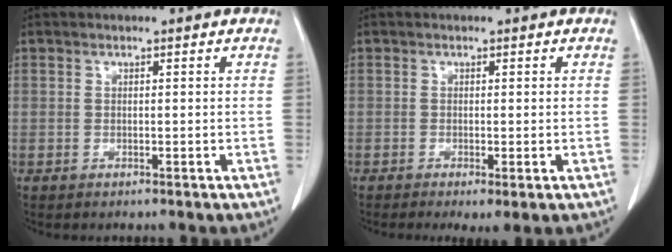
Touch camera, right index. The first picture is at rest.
{"total": 2.7, "force": [-1.3, 0.5, 2.4], "torque": [-0.031, -0.010, -0.015]}